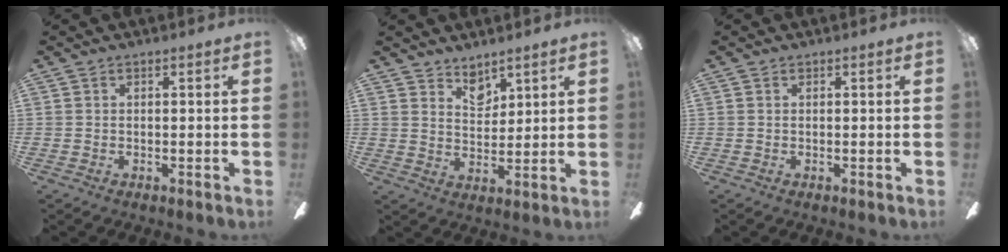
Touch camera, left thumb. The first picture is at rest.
{"total": 5.7, "force": [4.8, 2.8, 1.4], "torque": [-0.018, -0.026, 0.086]}
{"total": 0.0}